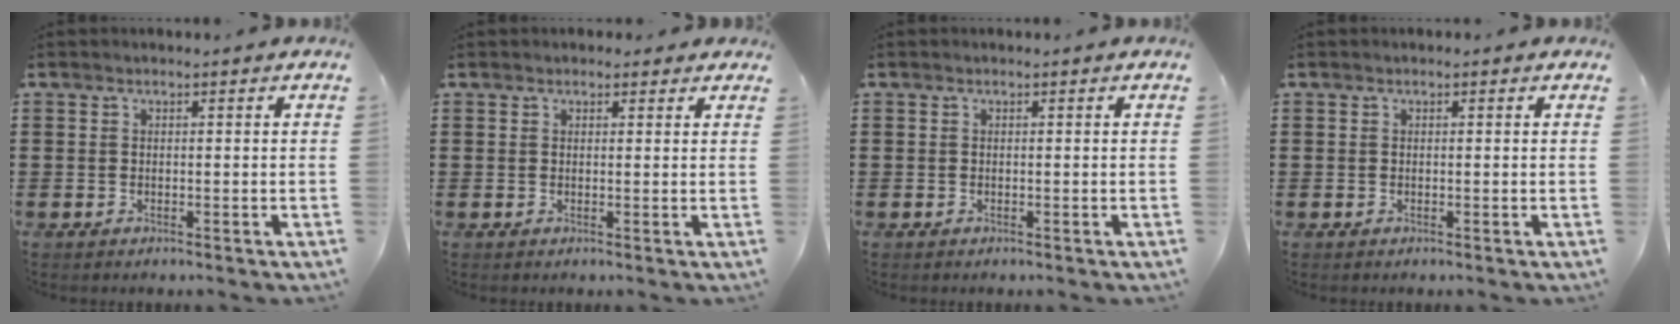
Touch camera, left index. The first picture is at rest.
{"total": 1.3, "force": [1.0, 0.7, 0.2], "torque": [0.001, 0.004, 0.018]}
{"total": 0.0}
{"total": 0.0}